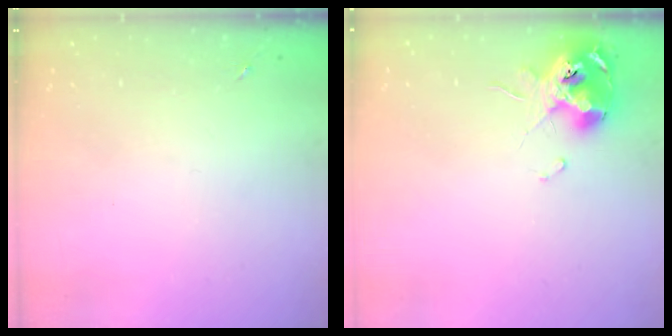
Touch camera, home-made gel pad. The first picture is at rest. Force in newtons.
{"total": 11.4, "press": 11.3, "slide": 1.0}